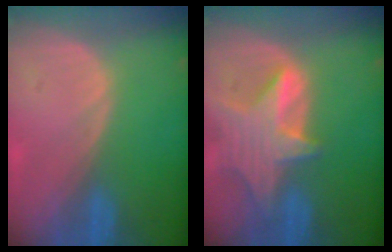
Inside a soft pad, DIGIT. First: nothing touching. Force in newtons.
{"total": 7.9, "press": 7.2, "slide": 3.2}